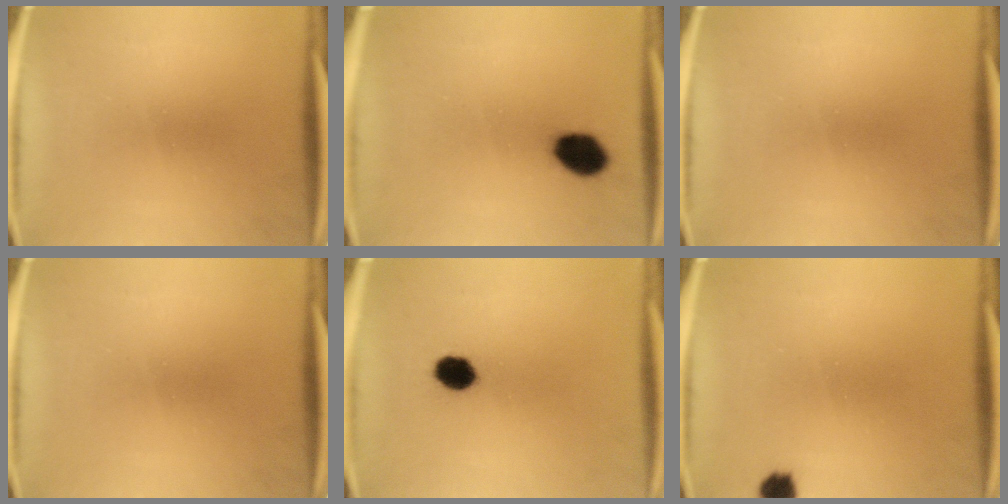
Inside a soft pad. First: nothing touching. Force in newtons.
{"total": 7.5}
{"total": 0.0}
{"total": 0.0}
{"total": 5.4}
{"total": 2.7}